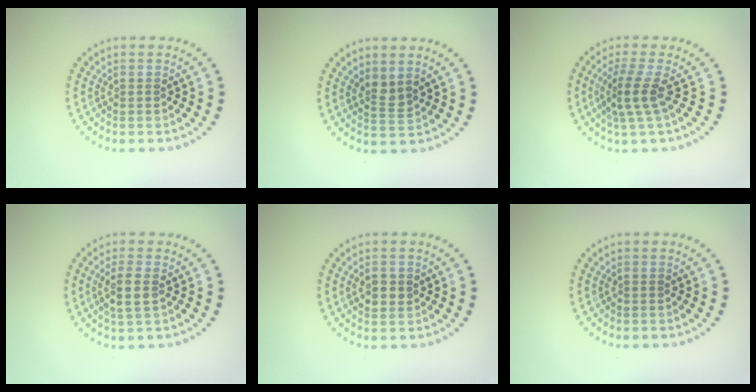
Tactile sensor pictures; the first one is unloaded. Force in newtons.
{"total": 1.7, "press": 1.3, "slide": 1.1}
{"total": 2.9, "press": 2.1, "slide": 2.0}
{"total": 2.3, "press": 2.1, "slide": 1.1}
{"total": 1.5, "press": 1.5, "slide": 0.2}
{"total": 0.0}